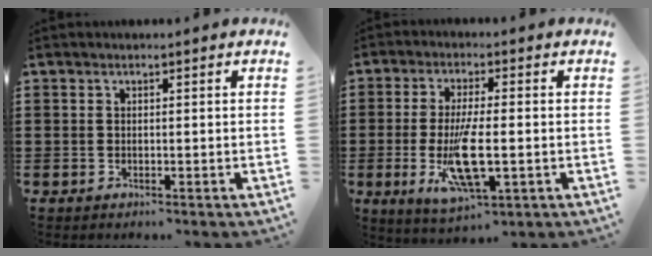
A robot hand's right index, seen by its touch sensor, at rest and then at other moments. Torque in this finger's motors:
{"motor_torque": [2.14, 0.00, 1.05, 0.21]}